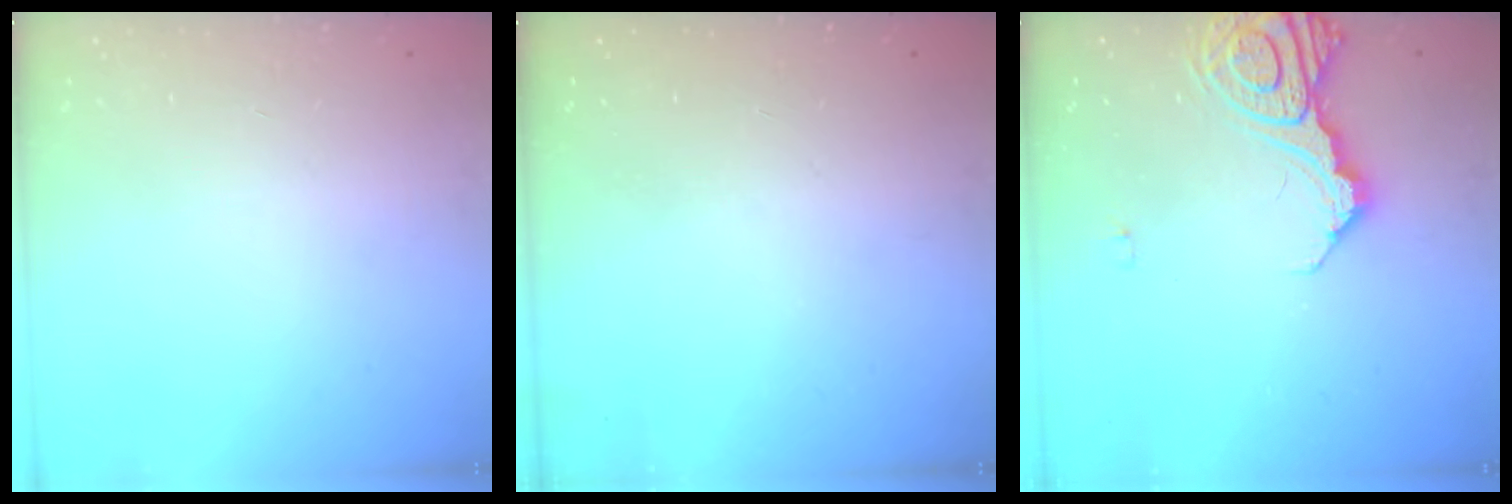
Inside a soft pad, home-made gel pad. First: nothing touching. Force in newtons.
{"total": 0.0}
{"total": 14.0, "press": 13.9, "slide": 1.1}